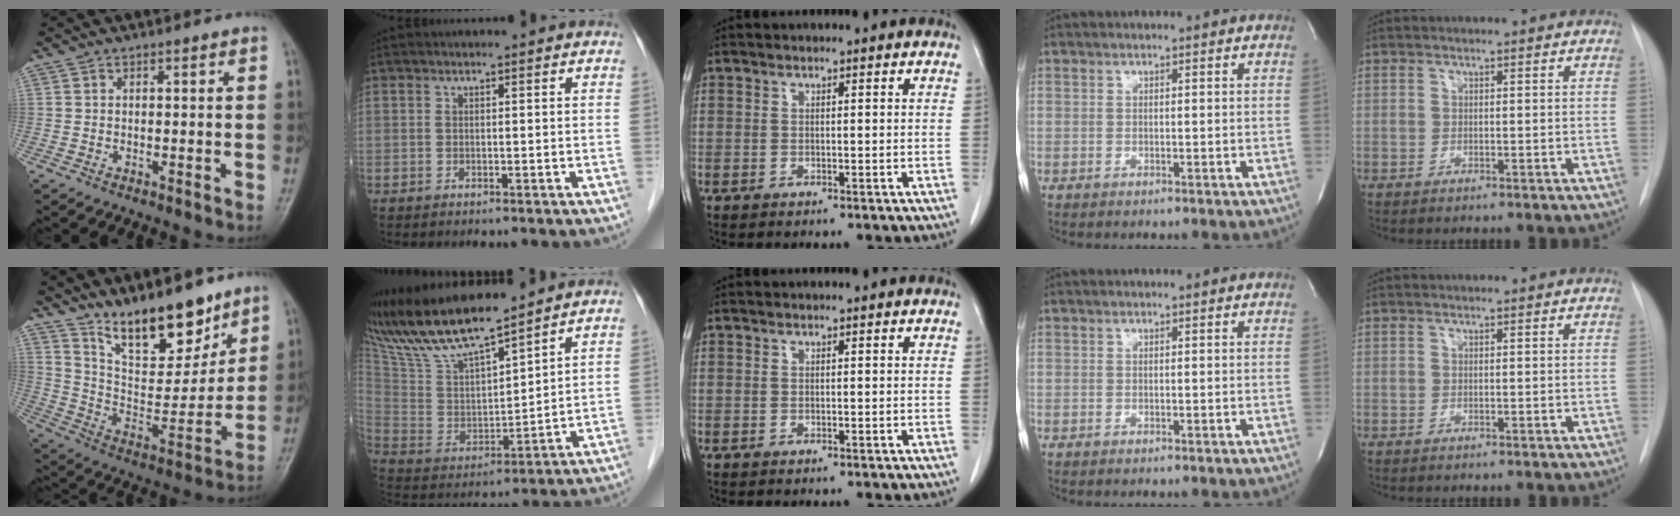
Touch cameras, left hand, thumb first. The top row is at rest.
{"thumb": {"total": 16.9, "force": [12.6, 6.4, 9.3], "torque": [-0.098, -0.086, 0.224]}, "index": {"total": 15.4, "force": [13.7, 1.1, 7.0], "torque": [-0.148, 0.009, 0.267]}}